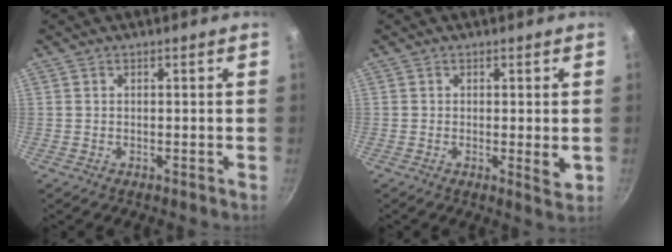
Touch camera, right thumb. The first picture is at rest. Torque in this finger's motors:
{"motor_torque": [-0.03, -0.05, -0.27, -0.17, -0.01]}